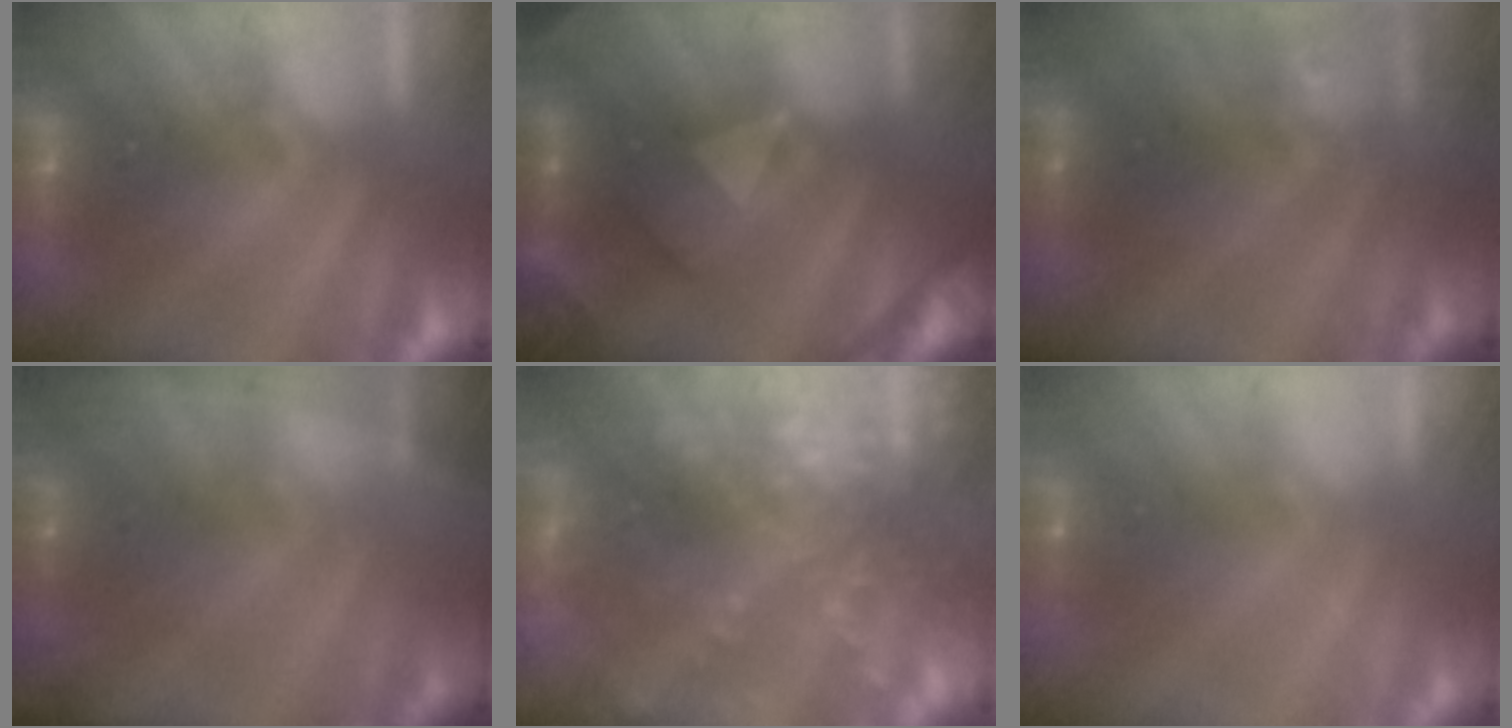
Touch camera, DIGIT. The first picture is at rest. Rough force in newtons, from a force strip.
{"total": 2.6}
{"total": 3.0}
{"total": 7.6}
{"total": 9.6}
{"total": 9.0}